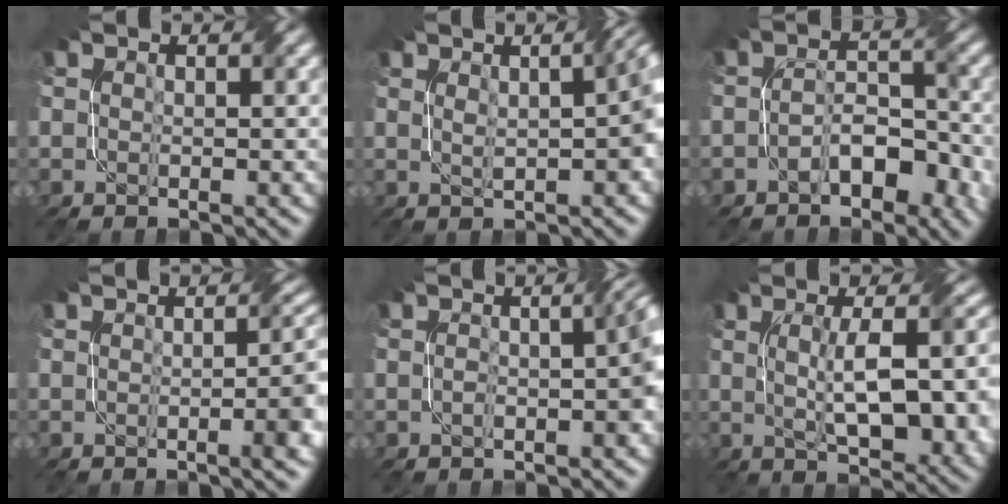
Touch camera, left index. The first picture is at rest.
{"total": 5.2, "force": [0.9, 1.6, 4.8], "torque": [-0.048, 0.013, 0.014]}
{"total": 4.4, "force": [-2.2, 2.2, 3.1], "torque": [-0.047, 0.010, -0.035]}
{"total": 5.1, "force": [-0.7, 1.5, 4.9], "torque": [-0.046, 0.005, -0.010]}
{"total": 3.6, "force": [-0.6, 0.9, 3.4], "torque": [-0.048, 0.010, -0.012]}
{"total": 9.5, "force": [0.0, 3.2, 9.0], "torque": [-0.130, -0.002, 0.010]}